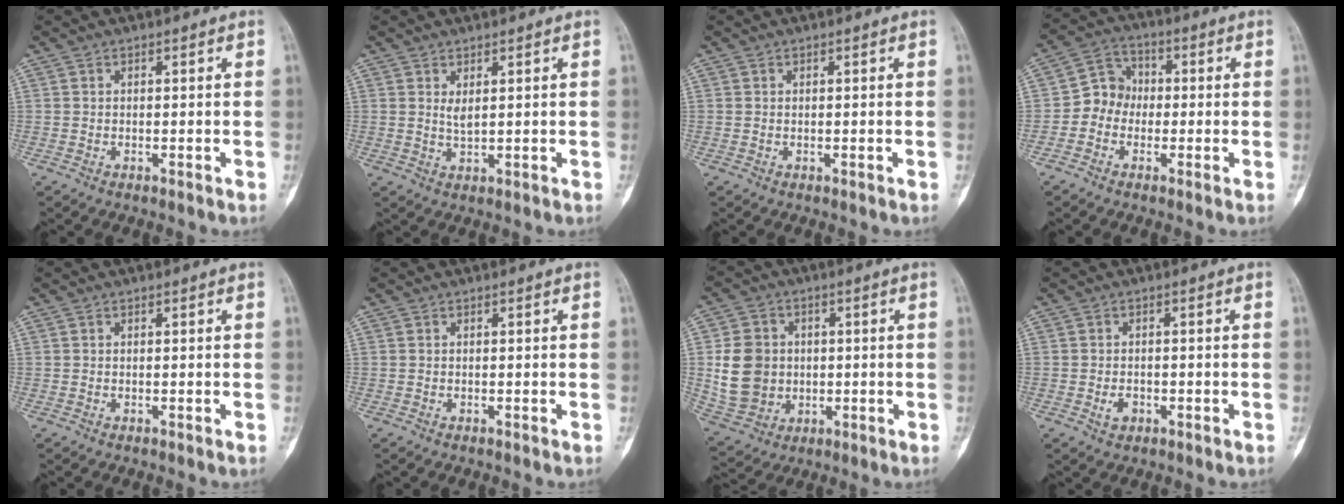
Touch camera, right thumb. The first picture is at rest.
{"total": 2.0, "force": [0.9, 0.7, 1.6], "torque": [-0.027, -0.011, 0.021]}
{"total": 0.0}
{"total": 6.4, "force": [-1.3, 5.7, 2.6], "torque": [-0.017, 0.026, -0.038]}
{"total": 0.0}
{"total": 0.0}
{"total": 11.8, "force": [0.5, 10.2, 5.9], "torque": [-0.089, 0.002, 0.021]}
{"total": 2.4, "force": [-0.8, 1.7, 1.4], "torque": [-0.019, 0.003, -0.011]}